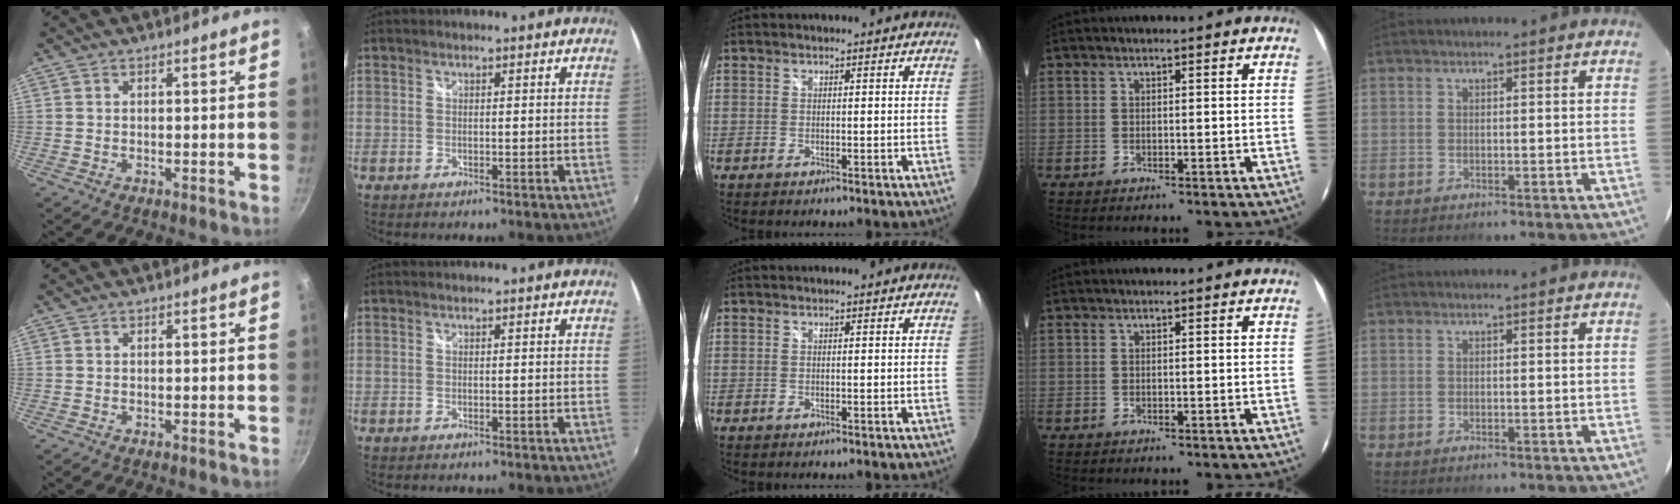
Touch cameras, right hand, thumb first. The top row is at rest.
{}